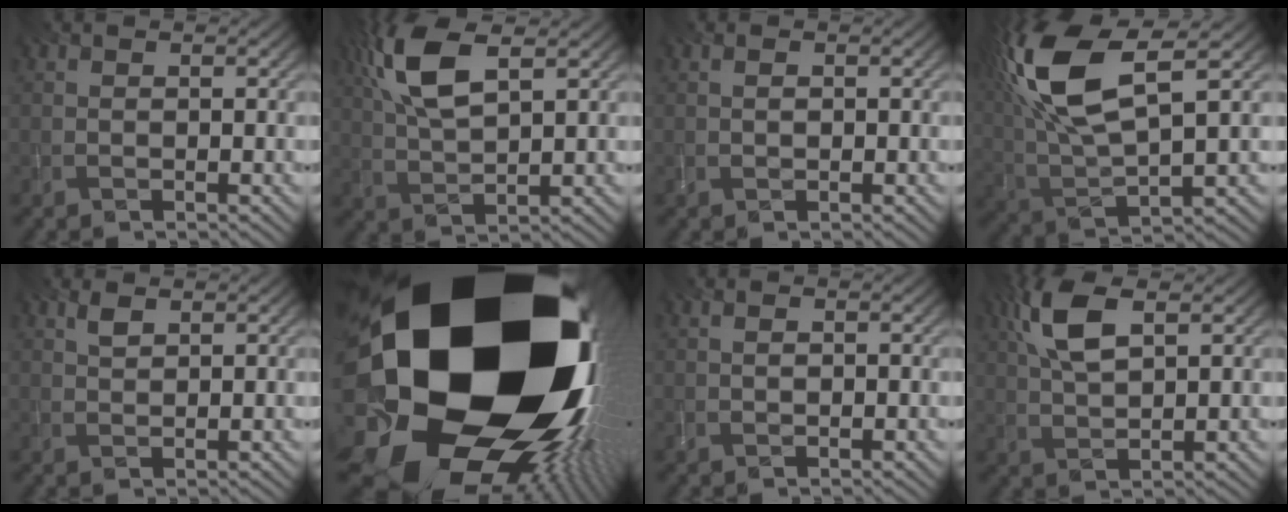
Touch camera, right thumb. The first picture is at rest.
{"total": 9.0, "force": [4.1, 3.4, 7.3], "torque": [-0.176, 0.017, 0.081]}
{"total": 0.0}
{"total": 15.1, "force": [6.0, 5.6, 12.7], "torque": [-0.299, 0.017, 0.117]}
{"total": 1.5, "force": [1.0, 0.6, 0.9], "torque": [-0.025, 0.002, 0.021]}
{"total": 24.0, "force": [0.2, 18.1, 15.7], "torque": [-0.208, -0.111, -0.059]}
{"total": 0.6, "force": [0.1, 0.4, 0.5], "torque": [-0.010, 0.000, 0.001]}
{"total": 7.3, "force": [3.2, 2.9, 5.9], "torque": [-0.142, 0.011, 0.064]}